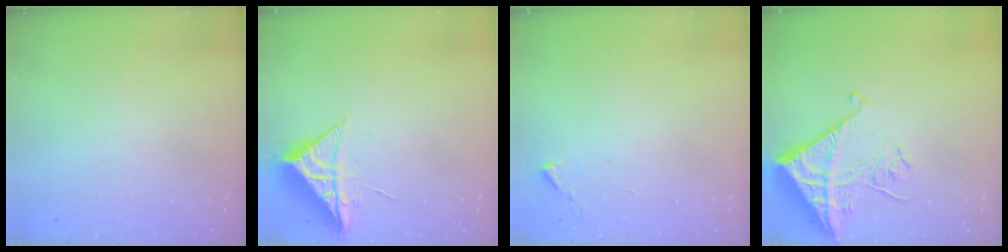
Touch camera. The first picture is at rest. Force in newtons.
{"total": 8.6, "press": 8.6, "slide": 0.2}
{"total": 1.1, "press": 1.1, "slide": 0.1}
{"total": 13.7, "press": 13.6, "slide": 1.1}